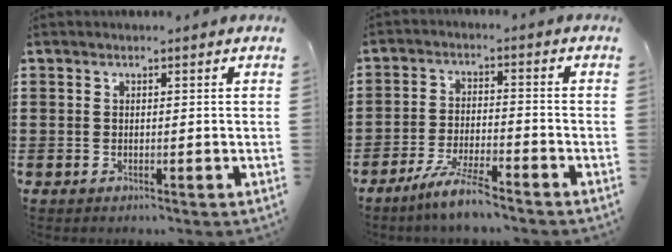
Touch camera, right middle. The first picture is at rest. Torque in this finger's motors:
{"motor_torque": [1.40, -0.68, 0.18, 0.06]}